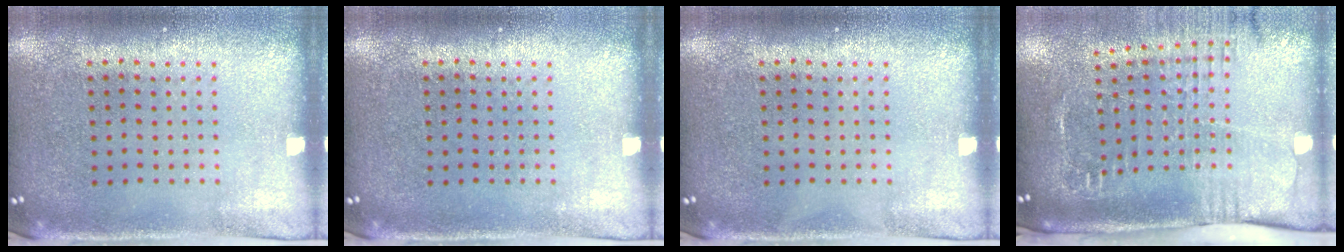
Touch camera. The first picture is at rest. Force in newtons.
{"total": 0.0}
{"total": 0.0}
{"total": 2.7, "press": 2.1, "slide": 1.7}